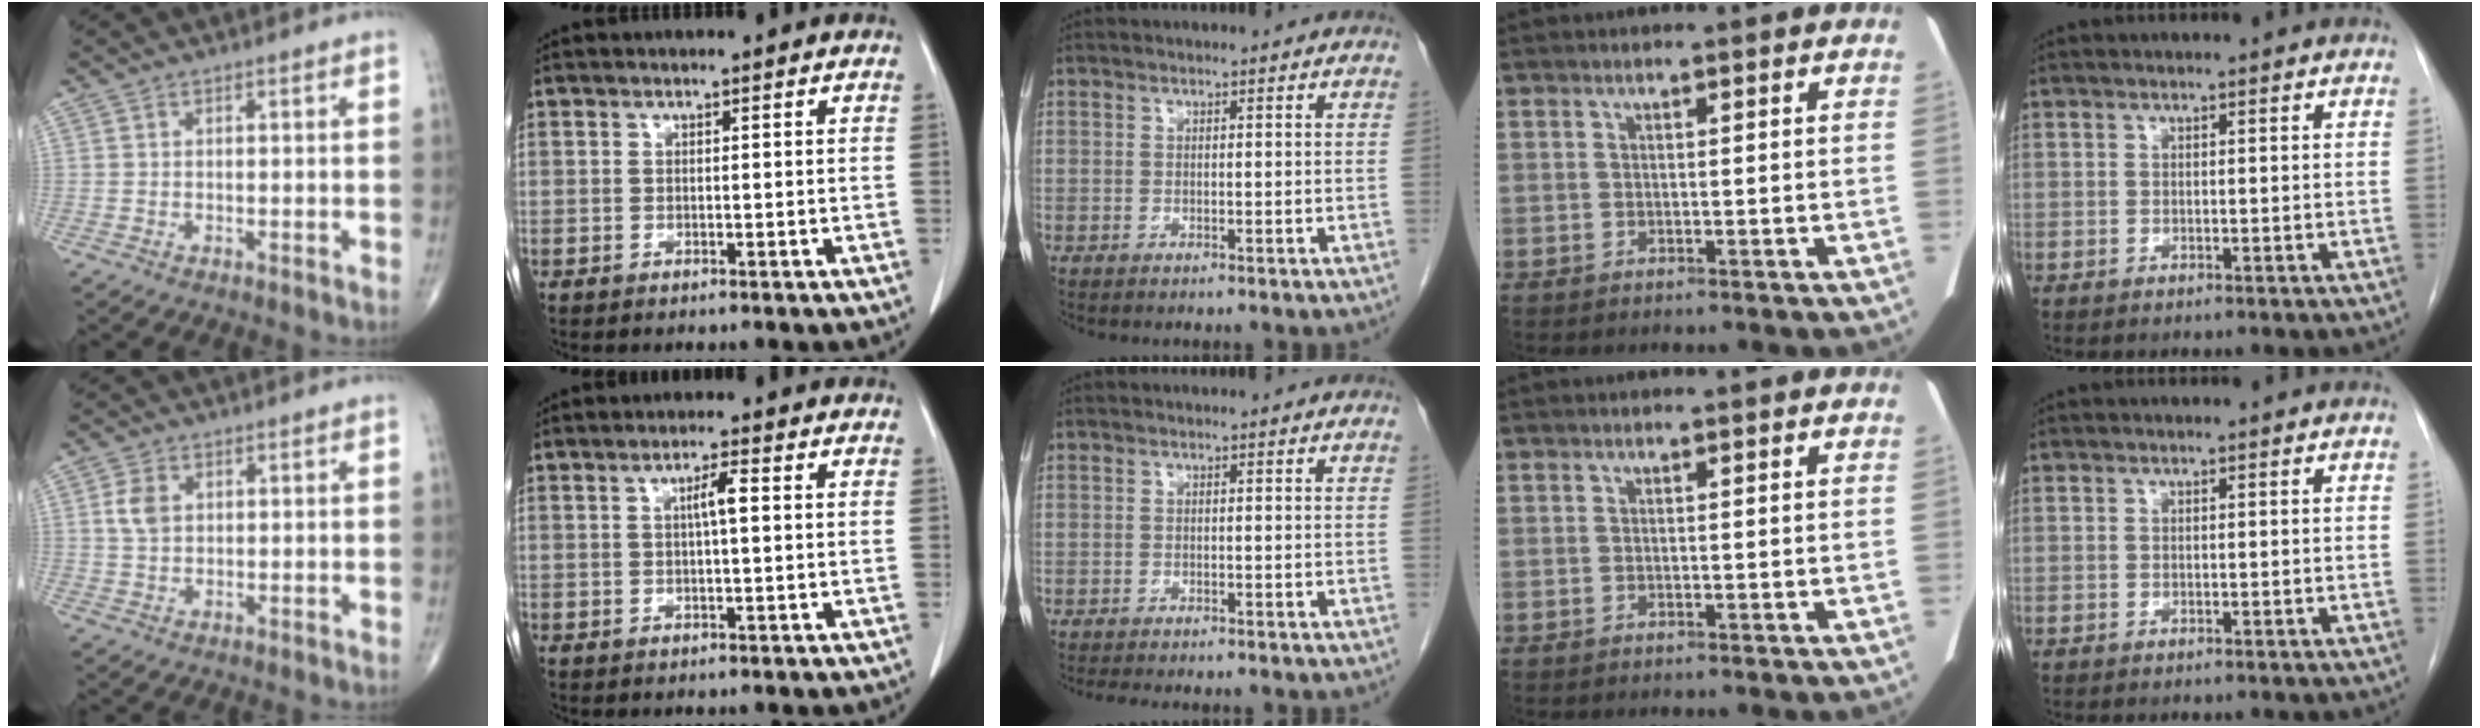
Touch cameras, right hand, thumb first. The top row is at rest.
{"thumb": {"total": 3.7, "force": [0.9, 2.6, 2.5], "torque": [-0.048, 0.000, 0.017]}, "index": {"total": 2.9, "force": [0.4, 0.2, 2.9], "torque": [-0.051, 0.003, 0.007]}, "middle": {"total": 3.4, "force": [-3.0, 0.6, 1.6], "torque": [-0.025, -0.009, -0.039]}}